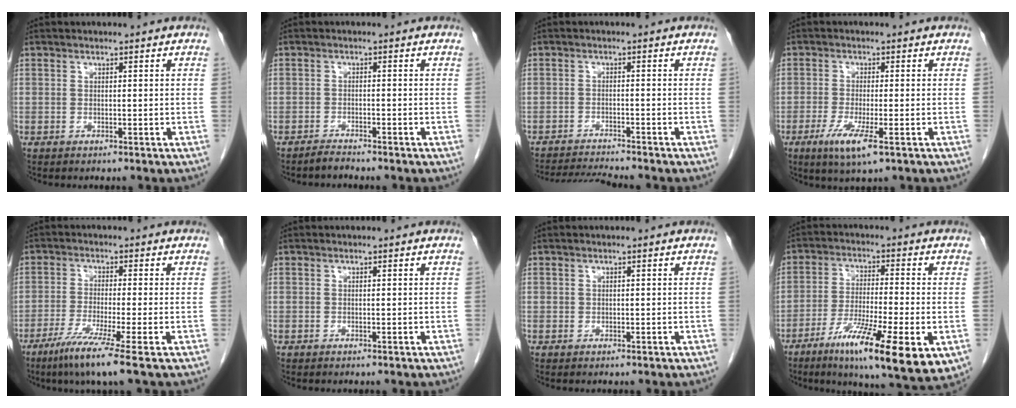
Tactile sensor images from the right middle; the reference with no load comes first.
{"total": 1.6, "force": [-1.5, 0.0, 0.2], "torque": [-0.006, -0.003, -0.027]}
{"total": 6.0, "force": [-5.8, -0.9, 1.3], "torque": [-0.021, -0.015, -0.096]}
{"total": 5.6, "force": [-2.7, 0.6, 4.9], "torque": [-0.097, -0.016, -0.047]}
{"total": 8.0, "force": [-5.0, -1.3, 6.1], "torque": [-0.109, -0.027, -0.092]}
{"total": 0.0}
{"total": 0.0}
{"total": 16.1, "force": [-7.1, 1.9, 14.3], "torque": [-0.212, -0.031, -0.111]}